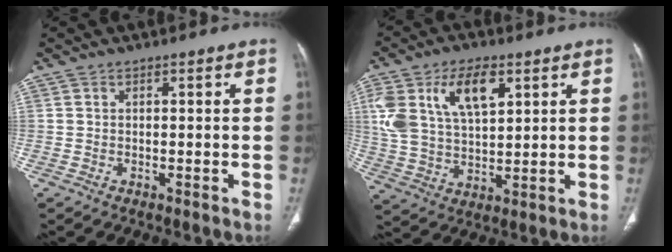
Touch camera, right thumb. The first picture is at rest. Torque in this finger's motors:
{"motor_torque": [0.79, 3.10, 1.53, 1.03, 0.13]}